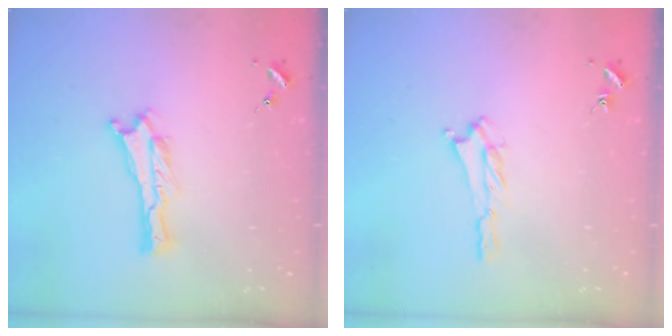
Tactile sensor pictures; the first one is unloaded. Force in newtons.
{"total": 1.2, "press": 1.1, "slide": 0.5}